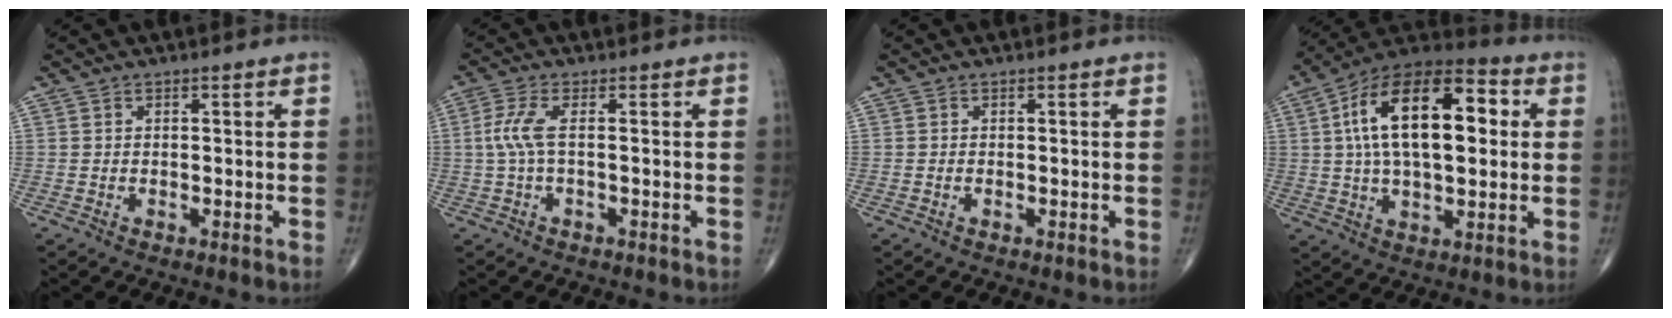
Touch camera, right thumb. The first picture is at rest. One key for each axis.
{"total": 4.4, "fx": 0.1, "fy": 1.1, "fz": 4.3, "tx": -0.120, "ty": 0.007, "tz": -0.003}
{"total": 0.0}
{"total": 21.4, "fx": 3.8, "fy": 10.5, "fz": 18.2, "tx": -0.298, "ty": 0.023, "tz": 0.051}